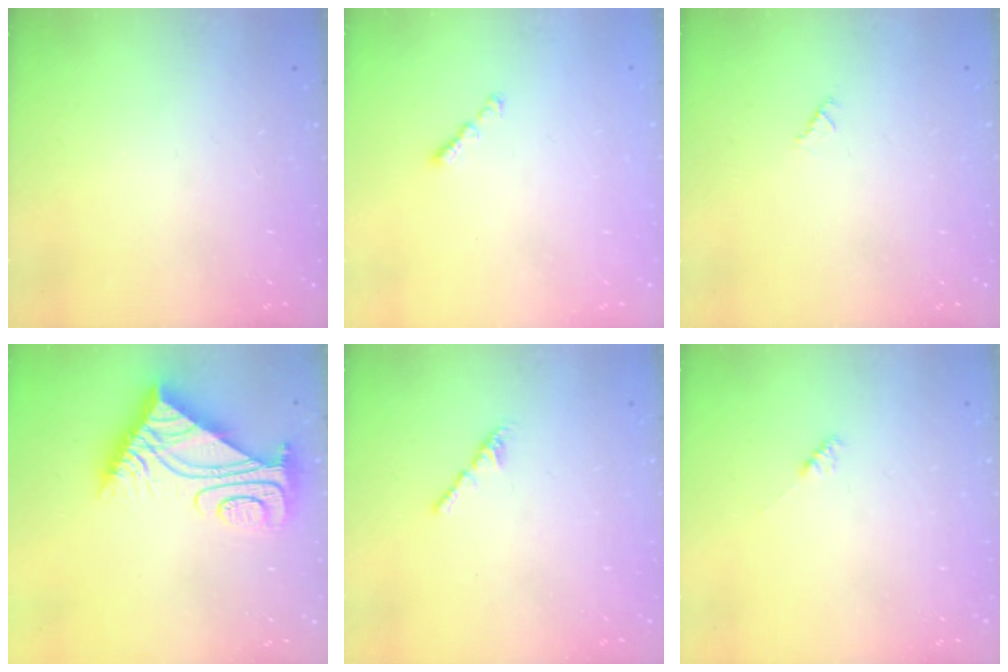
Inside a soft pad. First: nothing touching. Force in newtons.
{"total": 1.1, "press": 1.0, "slide": 0.4}
{"total": 0.6, "press": 0.6, "slide": 0.2}
{"total": 8.7, "press": 8.7, "slide": 0.5}
{"total": 2.4, "press": 2.3, "slide": 0.8}
{"total": 2.1, "press": 2.0, "slide": 0.5}